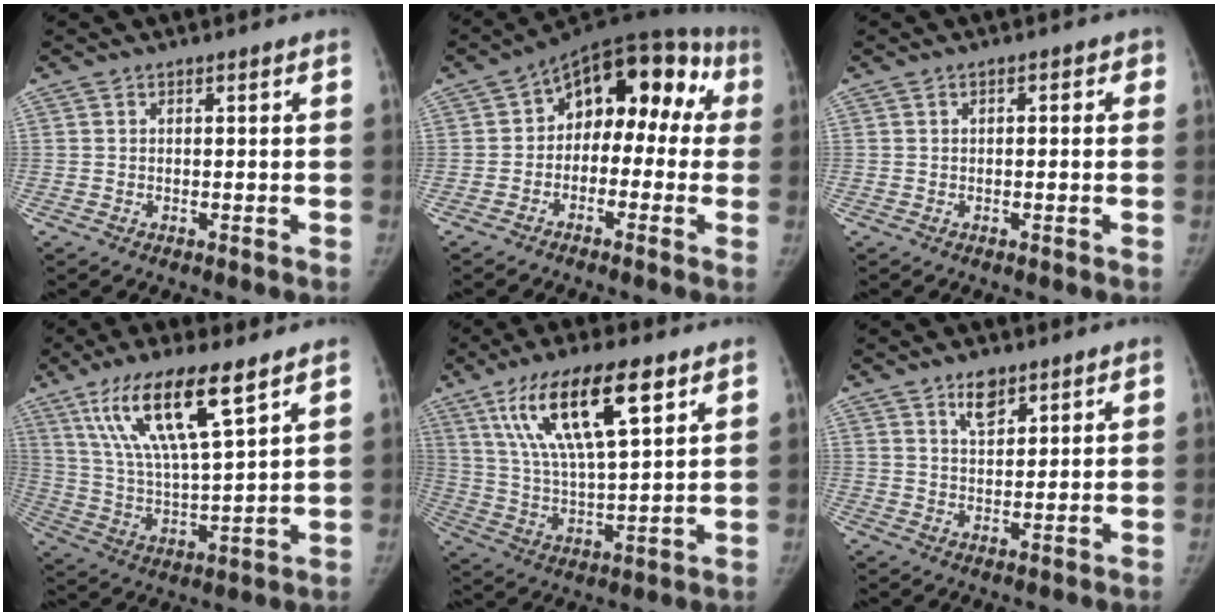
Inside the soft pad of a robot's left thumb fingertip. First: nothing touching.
{"total": 15.8, "force": [1.1, 10.3, 12.0], "torque": [-0.095, 0.061, -0.002]}
{"total": 2.0, "force": [0.3, 1.2, 1.5], "torque": [-0.005, 0.009, -0.005]}
{"total": 17.1, "force": [9.6, 3.8, 13.7], "torque": [-0.255, -0.034, 0.187]}
{"total": 18.2, "force": [9.1, 5.4, 14.8], "torque": [-0.260, -0.023, 0.170]}
{"total": 5.0, "force": [3.3, 2.5, 2.8], "torque": [-0.029, -0.023, 0.056]}